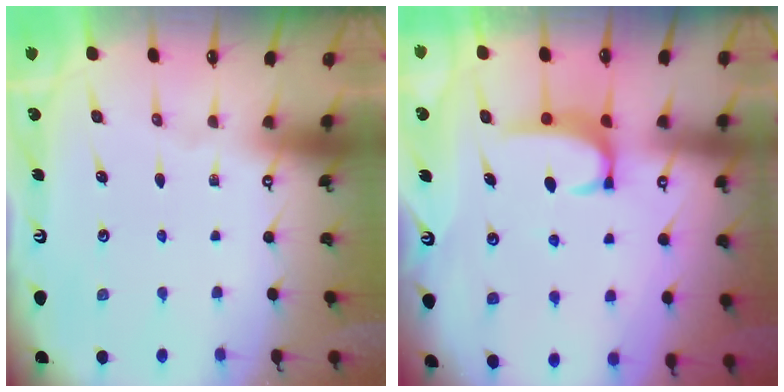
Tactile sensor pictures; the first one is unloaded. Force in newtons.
{"total": 2.9, "press": 2.8, "slide": 0.5}